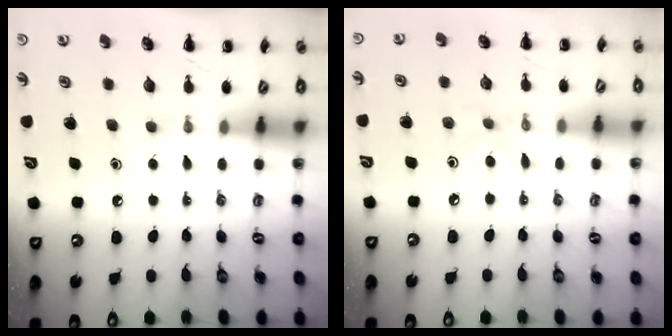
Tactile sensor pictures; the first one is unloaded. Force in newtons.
{"total": 3.7, "press": 3.5, "slide": 1.4}